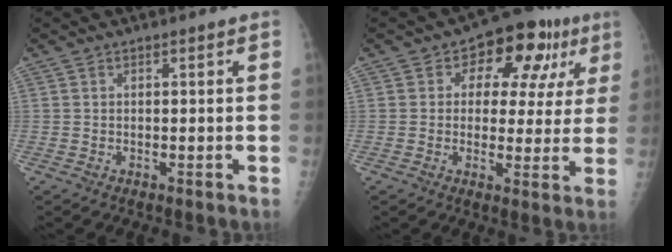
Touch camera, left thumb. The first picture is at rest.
{"total": 12.7, "force": [4.8, 8.1, 8.5], "torque": [-0.050, 0.007, 0.058]}